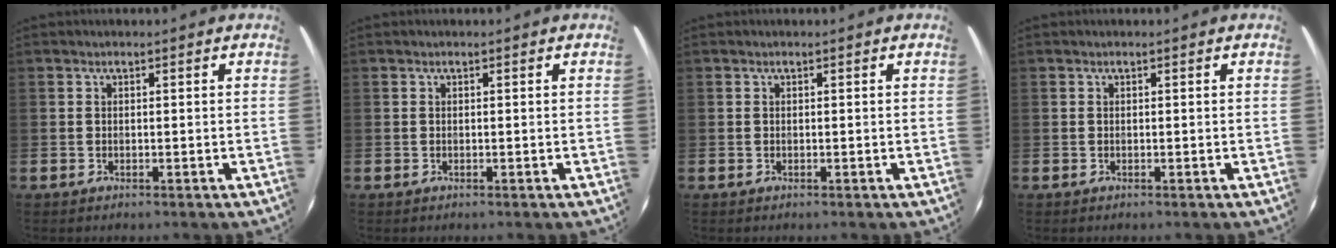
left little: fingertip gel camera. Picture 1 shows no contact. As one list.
[{"total": 0.0}, {"total": 0.0}, {"total": 0.0}]